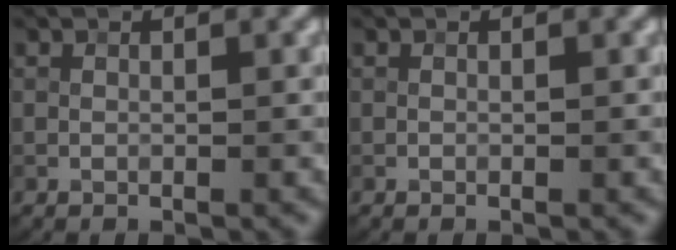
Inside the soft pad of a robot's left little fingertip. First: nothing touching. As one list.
[{"total": 0.0}]